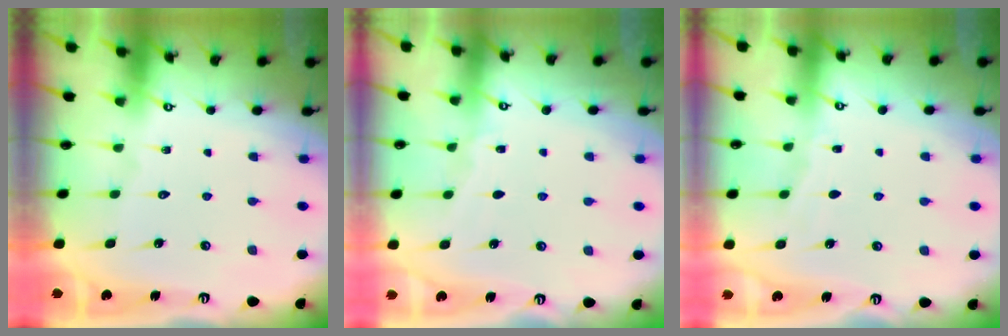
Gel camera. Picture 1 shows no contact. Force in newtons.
{"total": 2.8, "press": 2.8, "slide": 0.3}
{"total": 3.0, "press": 3.0, "slide": 0.4}